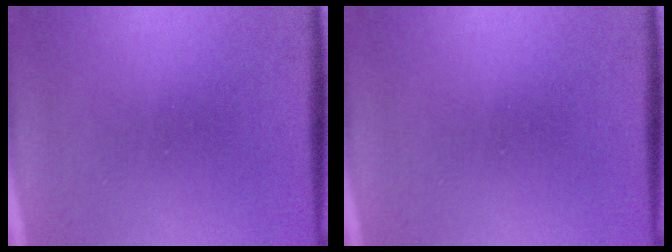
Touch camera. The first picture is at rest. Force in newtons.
{"total": 0.0}